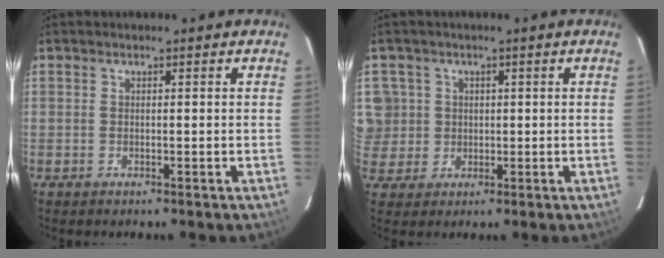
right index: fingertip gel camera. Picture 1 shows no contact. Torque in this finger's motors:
{"motor_torque": [0.48, 0.16, 0.24, 0.02]}